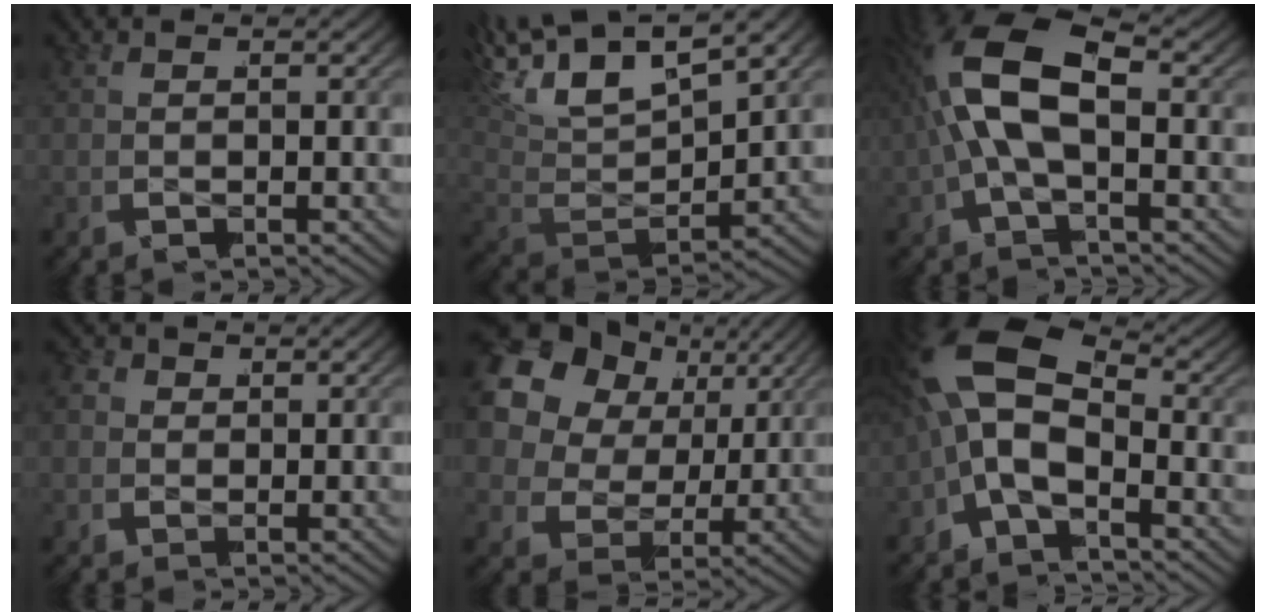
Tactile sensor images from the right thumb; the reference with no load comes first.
{"total": 10.0, "force": [2.6, 7.0, 6.7], "torque": [-0.167, -0.008, 0.040]}
{"total": 10.1, "force": [0.2, 5.2, 8.7], "torque": [-0.197, 0.004, -0.004]}
{"total": 2.1, "force": [0.2, 2.0, 0.8], "torque": [-0.019, -0.008, 0.004]}
{"total": 13.7, "force": [3.0, 10.3, 8.5], "torque": [-0.183, 0.009, 0.037]}
{"total": 12.1, "force": [-0.8, 8.8, 8.3], "torque": [-0.200, -0.006, -0.028]}